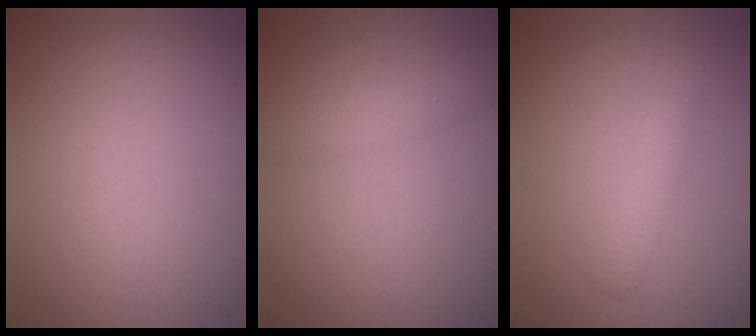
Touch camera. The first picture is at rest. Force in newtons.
{"total": 1.6, "press": 1.6, "slide": 0.1}
{"total": 1.7, "press": 1.7, "slide": 0.0}